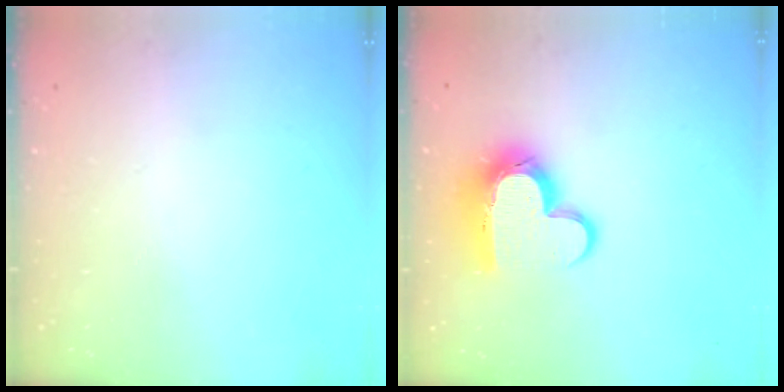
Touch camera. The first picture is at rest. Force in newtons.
{"total": 14.0, "press": 14.0, "slide": 1.0}